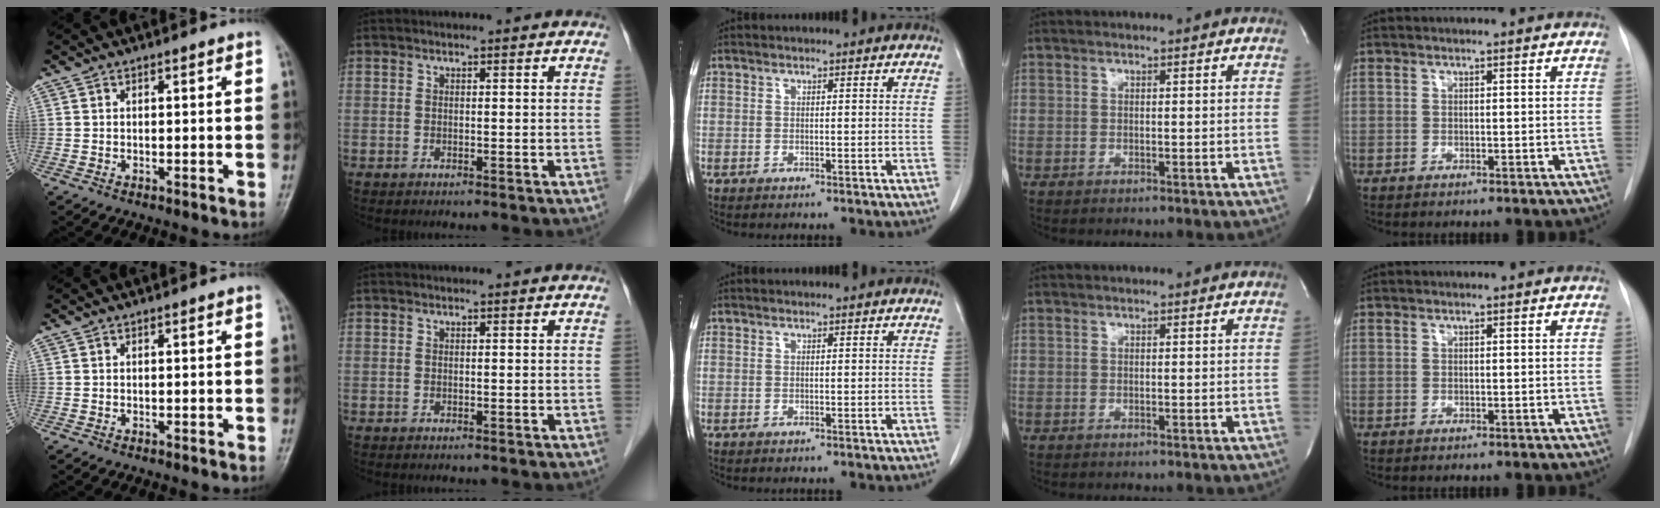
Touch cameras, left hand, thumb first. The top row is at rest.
{}